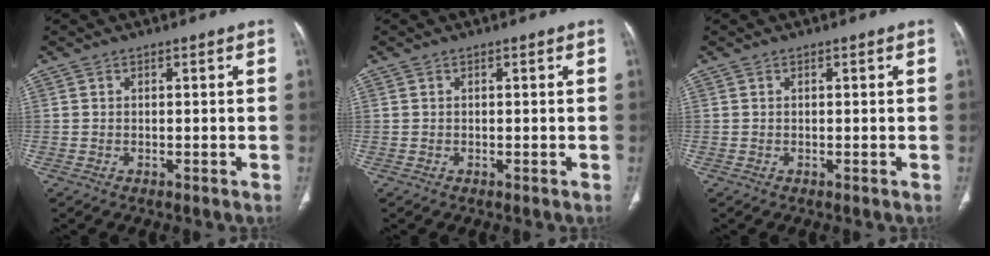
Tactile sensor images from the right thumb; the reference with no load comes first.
{"total": 0.0}
{"total": 0.0}